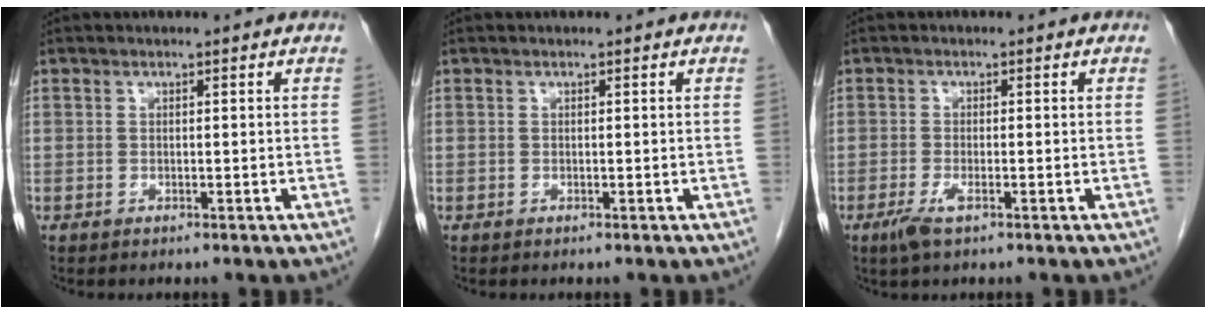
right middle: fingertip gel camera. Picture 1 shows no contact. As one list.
[{"total": 0.0}, {"total": 2.8, "force": [-1.5, 0.6, 2.2], "torque": [-0.051, -0.005, -0.029]}]